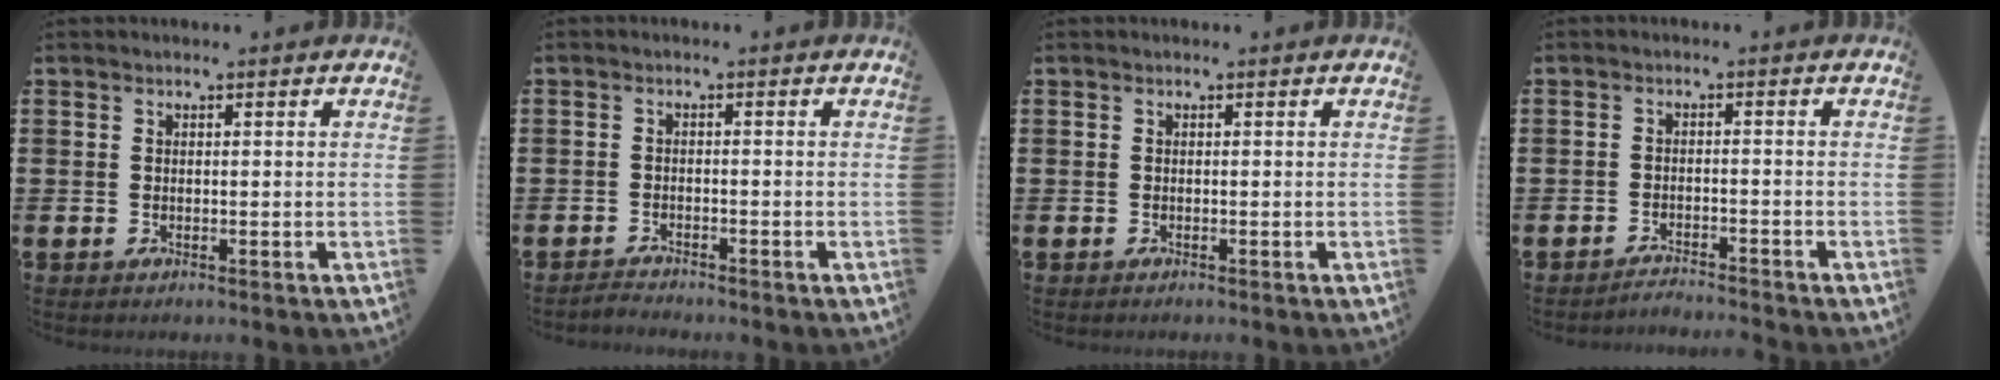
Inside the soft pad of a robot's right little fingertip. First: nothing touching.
{"total": 1.3, "force": [-1.3, 0.0, 0.0], "torque": [-0.004, 0.002, -0.026]}
{"total": 0.0}
{"total": 1.8, "force": [-1.8, -0.2, 0.0], "torque": [-0.003, 0.005, -0.039]}